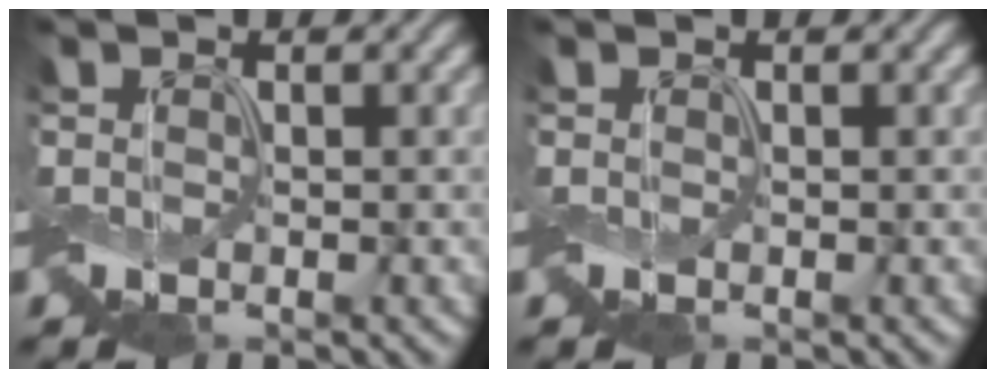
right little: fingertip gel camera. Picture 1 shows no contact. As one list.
[{"total": 0.0}]